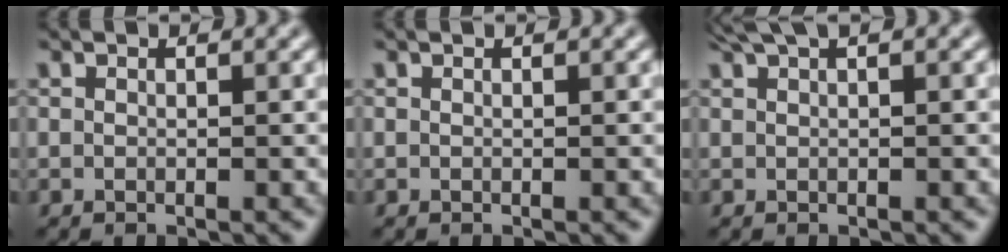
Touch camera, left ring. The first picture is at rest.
{"total": 0.0}
{"total": 2.2, "force": [1.5, 0.4, 1.5], "torque": [-0.022, 0.004, 0.027]}